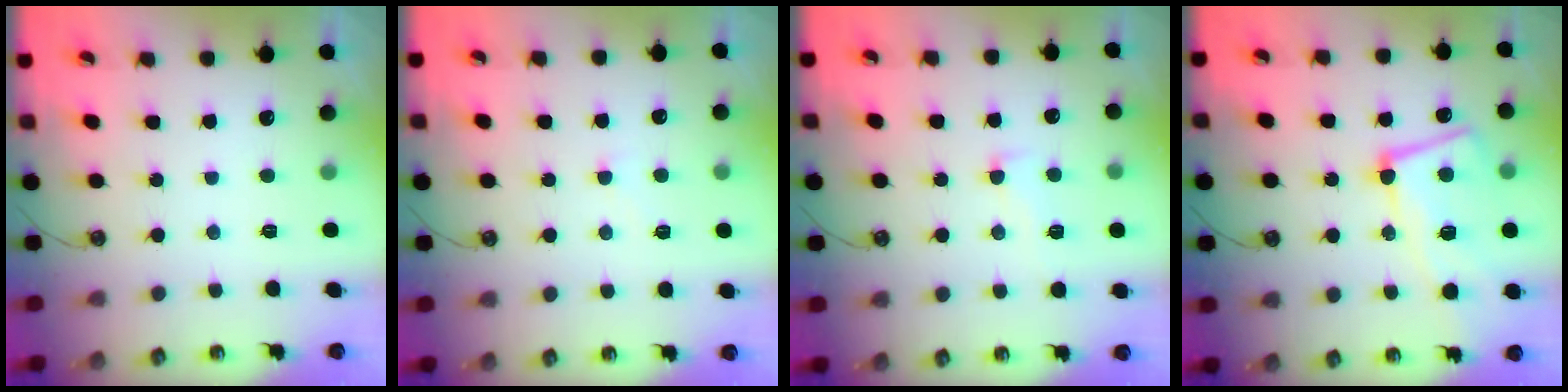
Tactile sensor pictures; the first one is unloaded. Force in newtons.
{"total": 1.9, "press": 1.8, "slide": 0.6}
{"total": 2.2, "press": 1.7, "slide": 1.4}
{"total": 12.7, "press": 12.6, "slide": 2.1}